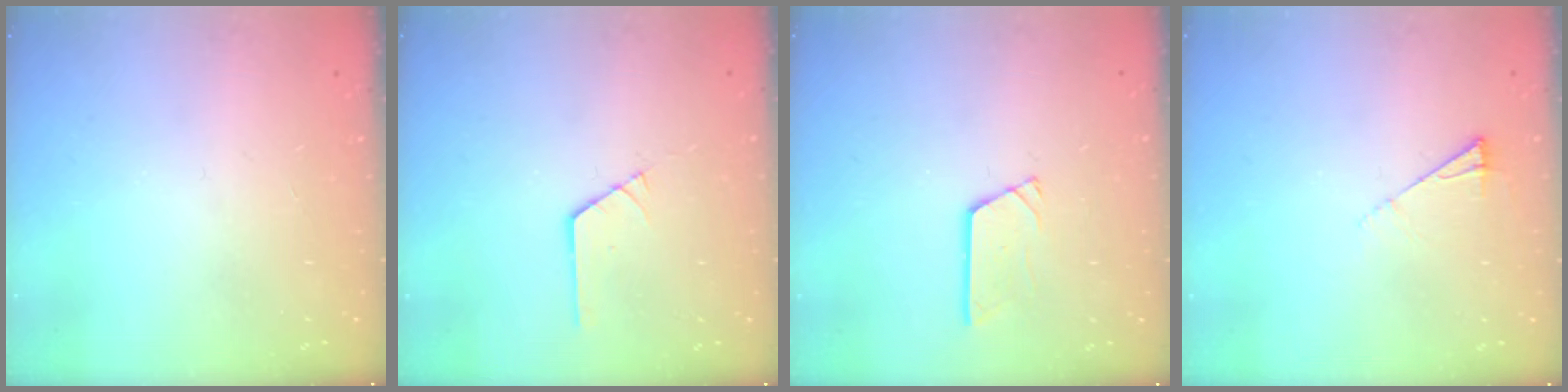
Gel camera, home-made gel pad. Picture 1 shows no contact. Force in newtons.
{"total": 1.0, "press": 1.0, "slide": 0.1}
{"total": 4.3, "press": 4.3, "slide": 0.4}
{"total": 4.8, "press": 4.8, "slide": 0.7}